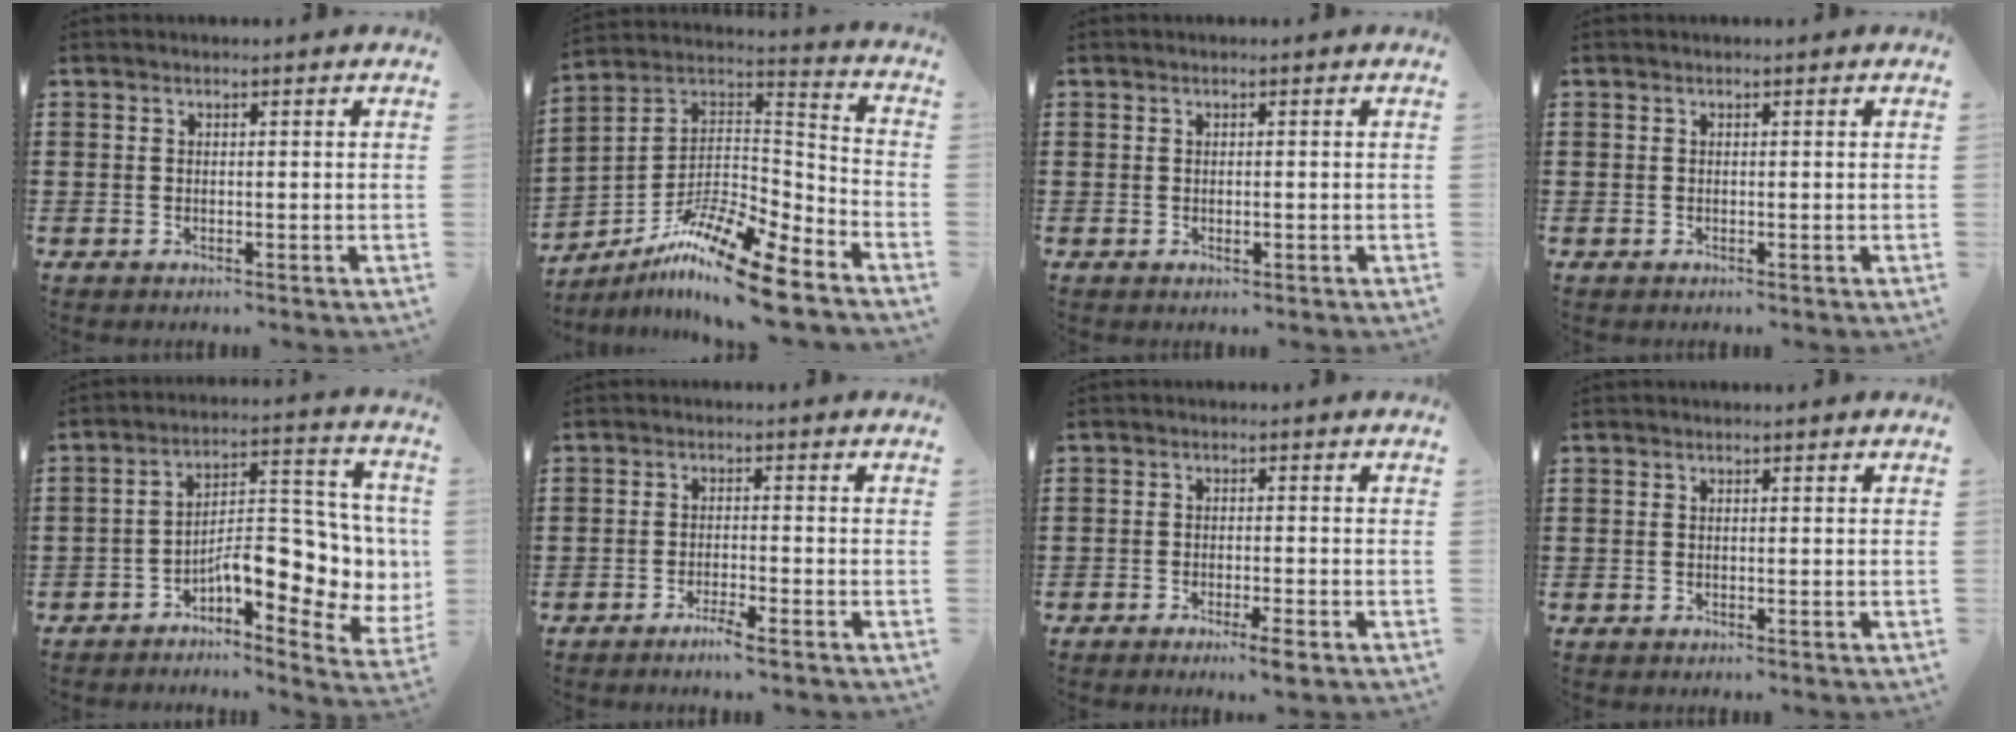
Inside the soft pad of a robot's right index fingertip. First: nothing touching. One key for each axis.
{"total": 13.6, "fx": -10.9, "fy": 2.7, "fz": 7.7, "tx": -0.149, "ty": 0.021, "tz": -0.209}
{"total": 0.7, "fx": 0.0, "fy": 0.3, "fz": 0.7, "tx": -0.013, "ty": -0.001, "tz": -0.001}
{"total": 0.0}
{"total": 9.9, "fx": -2.4, "fy": 4.6, "fz": 8.4, "tx": -0.122, "ty": -0.020, "tz": -0.046}
{"total": 2.3, "fx": -2.0, "fy": -0.2, "fz": 1.2, "tx": -0.028, "ty": -0.003, "tz": -0.039}
{"total": 2.5, "fx": -2.0, "fy": 0.0, "fz": 1.5, "tx": -0.025, "ty": 0.002, "tz": -0.036}
{"total": 0.0}